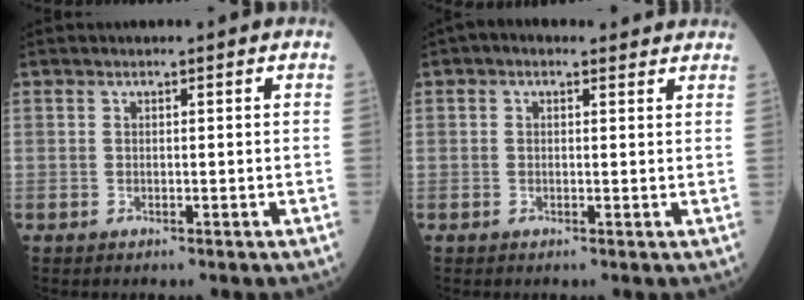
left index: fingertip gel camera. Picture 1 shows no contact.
{"total": 3.7, "force": [2.9, 1.7, 1.6], "torque": [-0.020, 0.025, 0.030]}